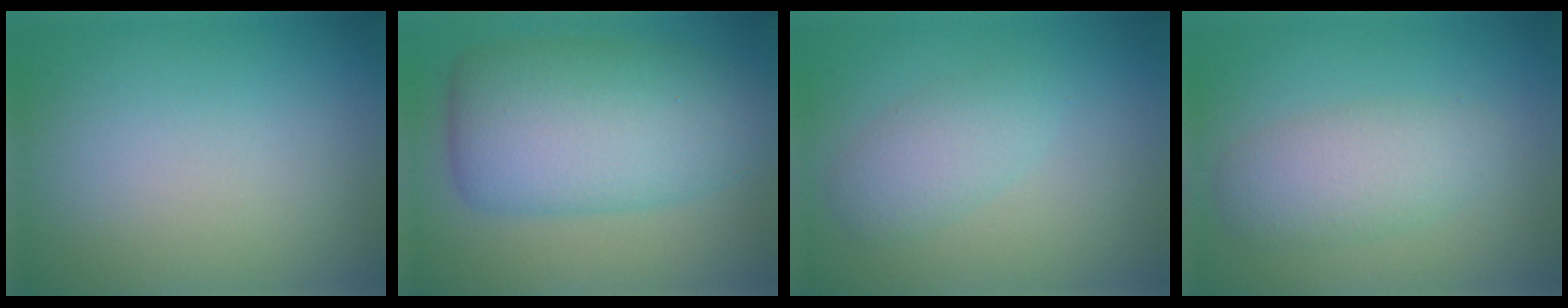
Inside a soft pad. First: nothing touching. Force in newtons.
{"total": 9.2, "press": 9.2, "slide": 0.3}
{"total": 2.5, "press": 2.5, "slide": 0.1}
{"total": 2.2, "press": 2.2, "slide": 0.2}